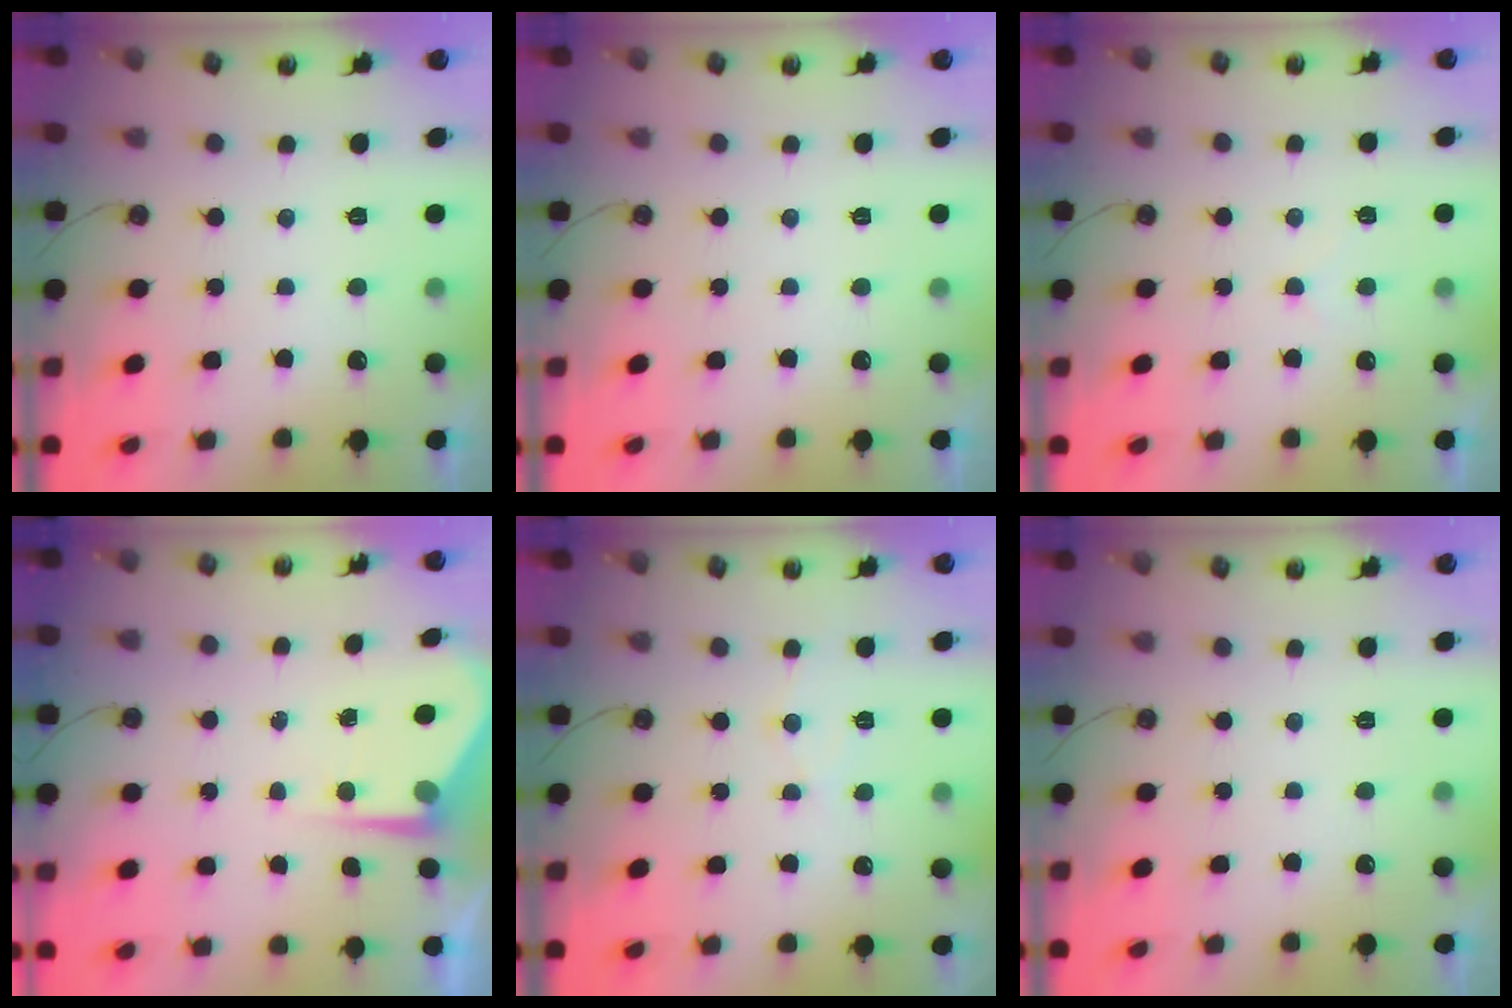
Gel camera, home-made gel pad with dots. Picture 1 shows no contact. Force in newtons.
{"total": 0.0}
{"total": 5.2, "press": 5.1, "slide": 0.7}
{"total": 5.0, "press": 5.0, "slide": 0.3}
{"total": 6.3, "press": 6.3, "slide": 0.4}
{"total": 0.0}